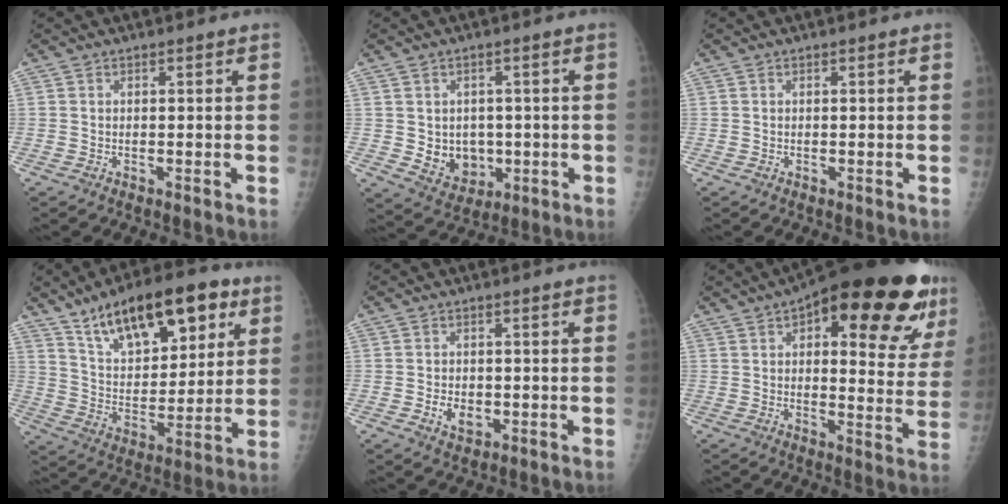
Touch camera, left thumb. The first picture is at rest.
{"total": 7.6, "force": [-0.7, 6.2, 4.2], "torque": [-0.030, -0.004, 0.008]}
{"total": 0.0}
{"total": 21.9, "force": [12.2, 10.0, 15.1], "torque": [-0.198, -0.033, 0.207]}
{"total": 3.8, "force": [-0.9, 2.7, 2.5], "torque": [-0.034, 0.001, -0.009]}
{"total": 26.2, "force": [13.2, 9.7, 20.4], "torque": [-0.240, -0.011, 0.176]}